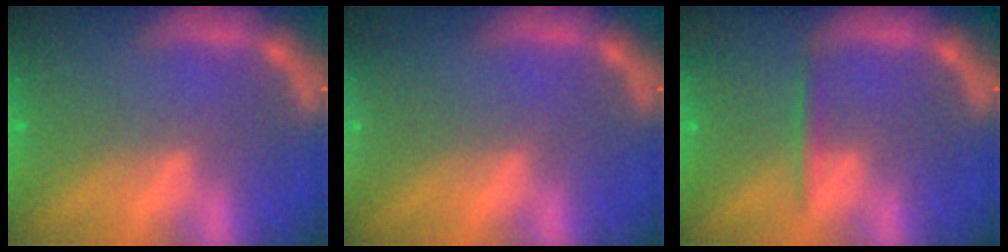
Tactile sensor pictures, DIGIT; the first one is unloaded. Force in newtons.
{"total": 2.4}
{"total": 1.4}